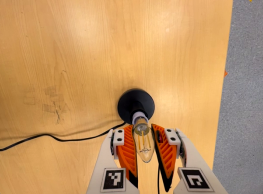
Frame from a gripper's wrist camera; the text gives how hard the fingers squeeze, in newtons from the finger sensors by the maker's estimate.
{"total": 21.4, "left": 23.4, "right": 19.5}